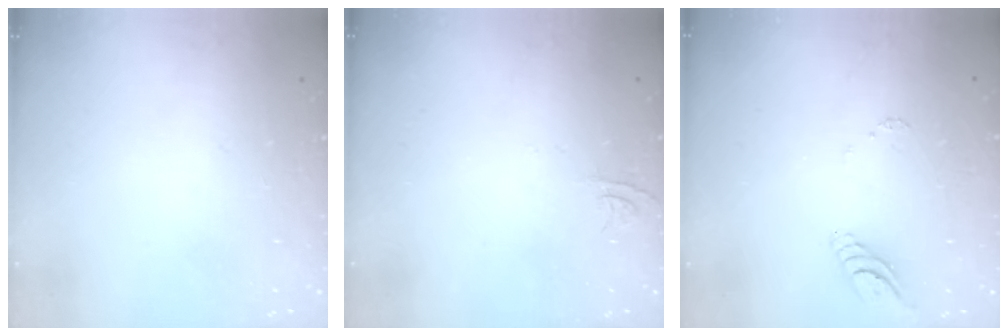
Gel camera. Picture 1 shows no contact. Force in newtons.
{"total": 4.3, "press": 4.3, "slide": 0.5}
{"total": 6.2, "press": 6.1, "slide": 0.5}